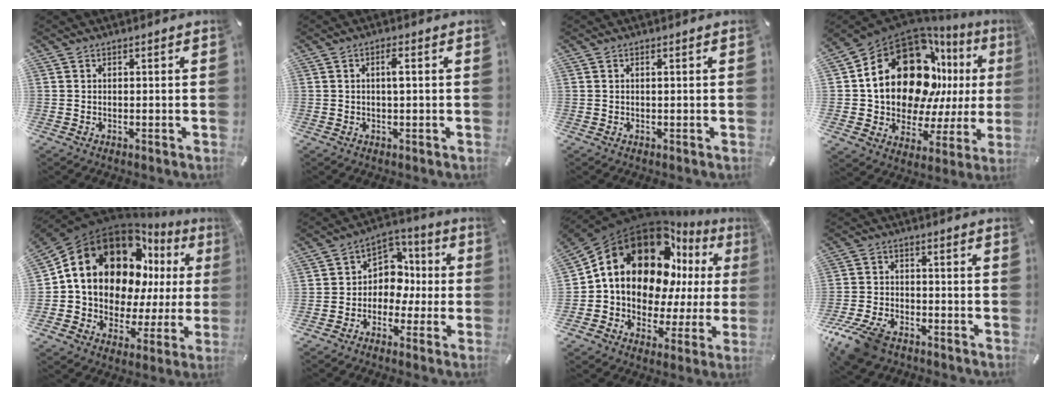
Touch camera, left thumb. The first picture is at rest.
{"total": 2.8, "force": [0.3, 0.6, 2.7], "torque": [-0.052, 0.003, 0.003]}
{"total": 0.6, "force": [0.1, 0.0, 0.5], "torque": [-0.010, 0.000, 0.002]}
{"total": 24.2, "force": [9.2, 15.5, 16.1], "torque": [-0.274, -0.066, 0.169]}
{"total": 19.5, "force": [8.8, 13.8, 10.6], "torque": [-0.179, -0.070, 0.164]}
{"total": 9.6, "force": [-1.4, 8.6, 4.0], "torque": [-0.064, 0.010, -0.024]}
{"total": 19.1, "force": [8.8, 13.0, 10.9], "torque": [-0.194, -0.070, 0.152]}
{"total": 9.9, "force": [-7.1, 5.2, 4.5], "torque": [-0.097, 0.032, -0.134]}